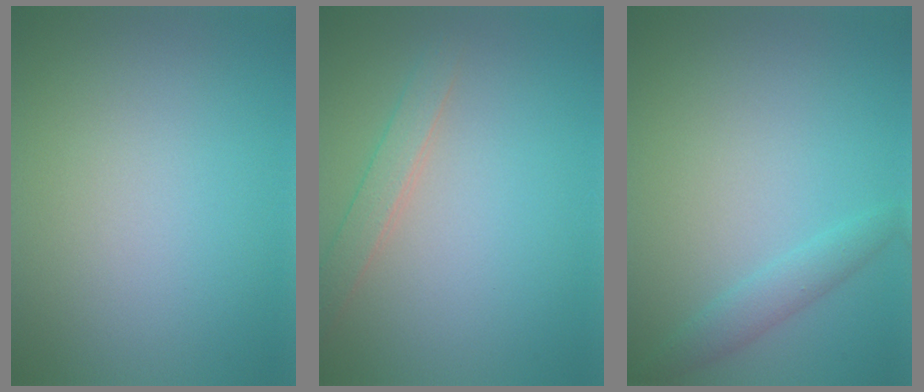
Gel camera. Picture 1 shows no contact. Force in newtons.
{"total": 1.9, "press": 1.9, "slide": 0.0}
{"total": 1.8, "press": 1.8, "slide": 0.1}